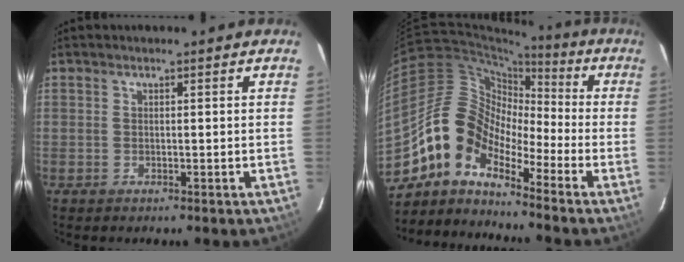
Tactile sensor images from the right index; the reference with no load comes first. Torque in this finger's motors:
{"motor_torque": [1.27, -0.86, 0.85, 0.08]}